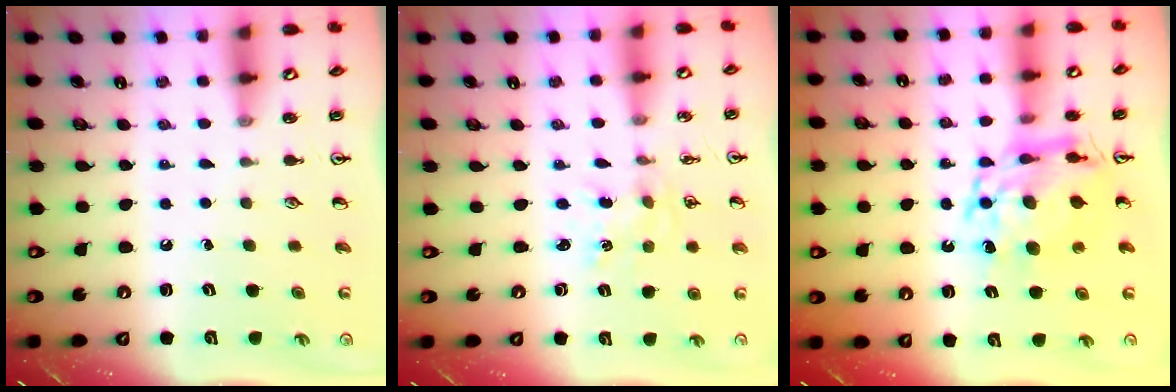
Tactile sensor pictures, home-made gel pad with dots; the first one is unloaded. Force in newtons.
{"total": 0.7, "press": 0.7, "slide": 0.1}
{"total": 13.5, "press": 13.4, "slide": 1.4}